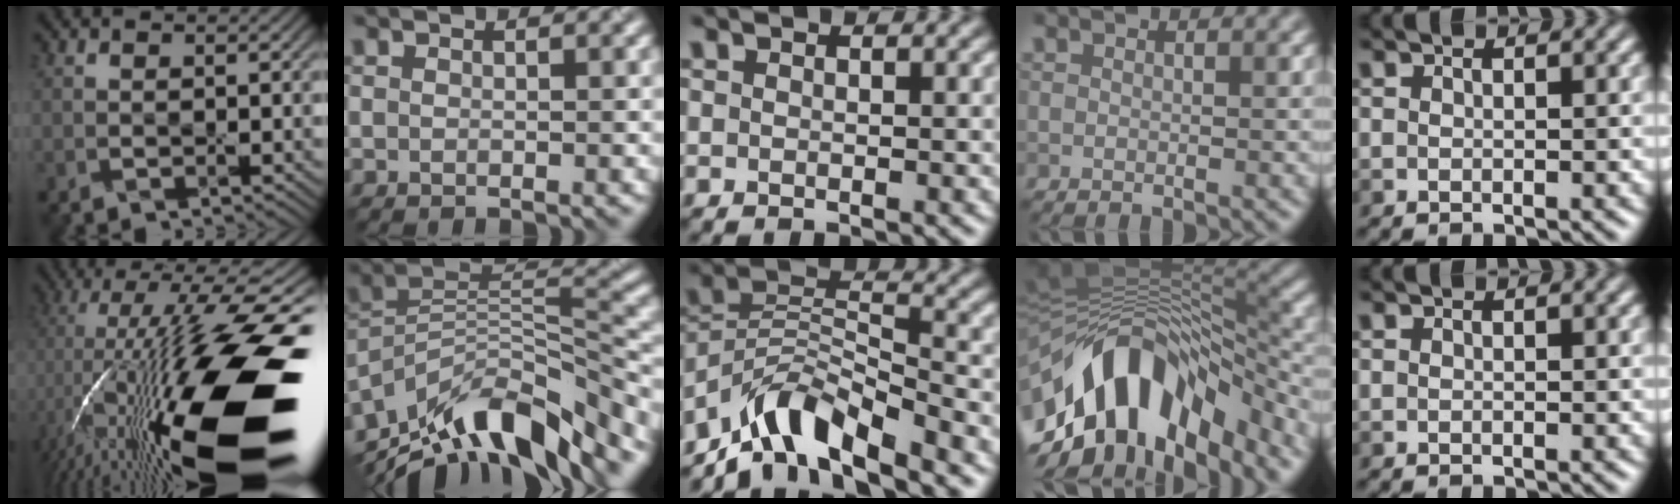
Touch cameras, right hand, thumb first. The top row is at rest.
{"thumb": {"total": 21.9, "force": [-5.4, 7.7, 19.8], "torque": [-0.361, 0.000, -0.109]}, "index": {"total": 11.9, "force": [-8.8, 4.1, 6.9], "torque": [-0.129, 0.028, -0.152]}, "middle": {"total": 7.3, "force": [-6.0, 2.1, 3.6], "torque": [-0.052, 0.008, -0.116]}, "ring": {"total": 13.9, "force": [-6.0, 7.5, 10.1], "torque": [-0.169, 0.023, -0.089]}}